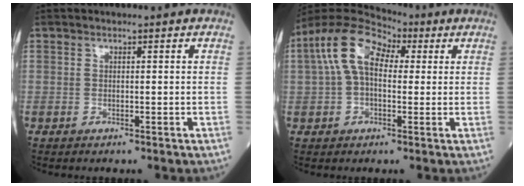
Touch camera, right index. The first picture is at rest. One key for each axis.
{"total": 11.0, "fx": 3.3, "fy": 6.2, "fz": 8.5, "tx": -0.179, "ty": 0.058, "tz": 0.053}